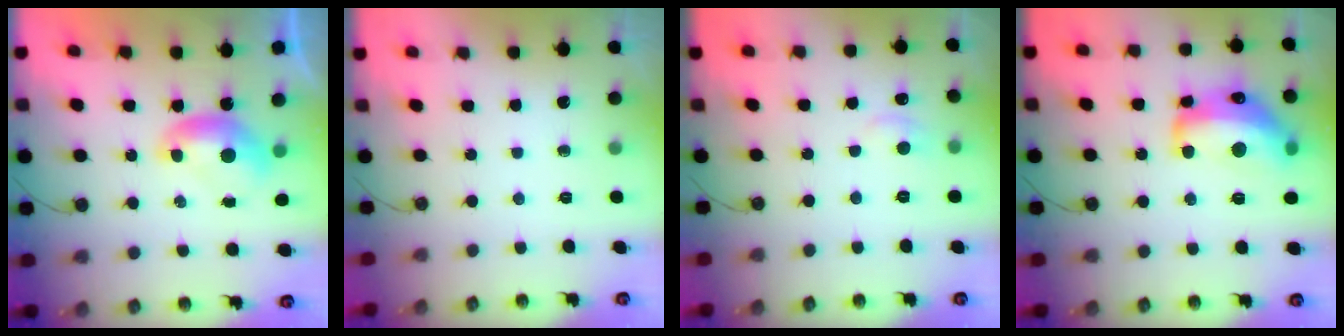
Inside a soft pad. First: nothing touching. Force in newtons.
{"total": 0.0}
{"total": 0.9, "press": 0.4, "slide": 0.8}
{"total": 12.4, "press": 12.4, "slide": 1.1}